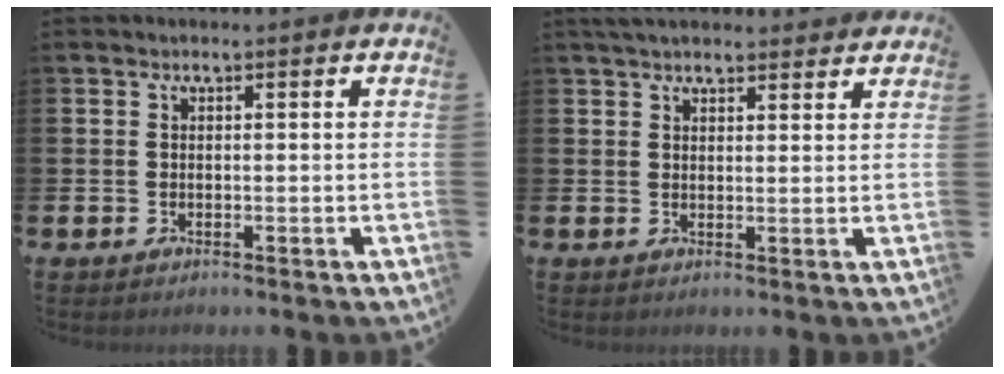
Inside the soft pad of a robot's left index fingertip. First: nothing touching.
{"total": 3.4, "force": [3.2, 0.8, 0.9], "torque": [-0.022, -0.009, 0.059]}